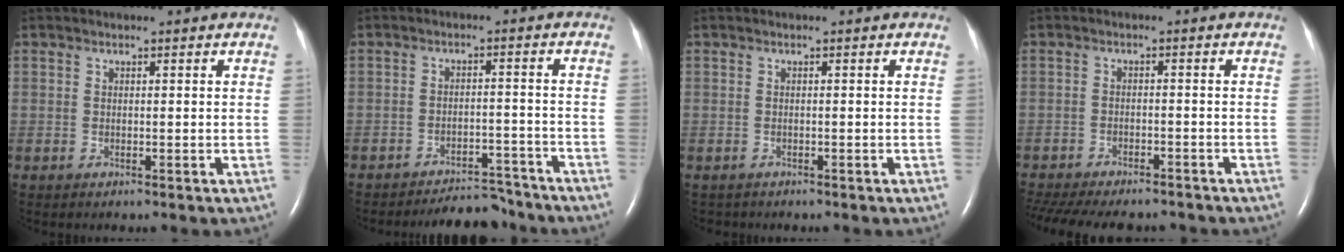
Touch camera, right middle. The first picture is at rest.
{"total": 7.4, "force": [-7.2, 1.7, 0.7], "torque": [-0.004, 0.006, -0.102]}
{"total": 0.9, "force": [-0.7, 0.5, -0.1], "torque": [-0.007, 0.000, -0.010]}
{"total": 17.3, "force": [-14.8, 5.3, 7.1], "torque": [-0.190, -0.022, -0.203]}